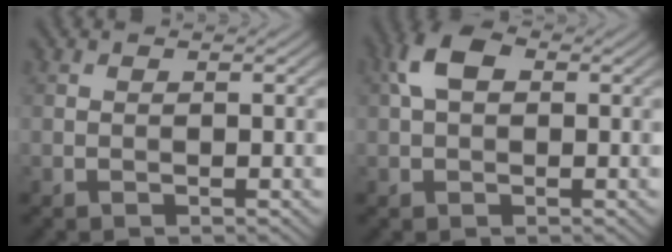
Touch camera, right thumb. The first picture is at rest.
{"total": 4.7, "force": [1.1, 2.8, 3.5], "torque": [-0.077, 0.013, 0.014]}